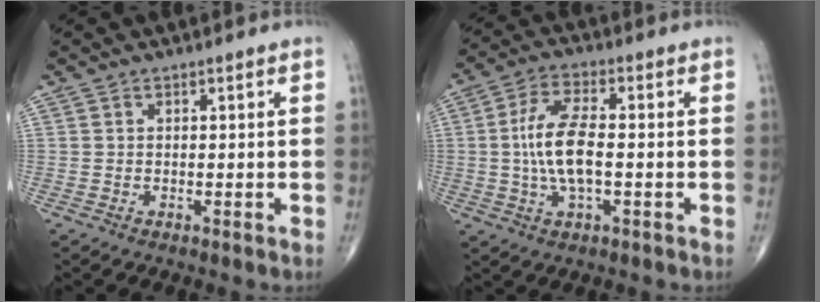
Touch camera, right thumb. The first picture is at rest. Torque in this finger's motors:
{"motor_torque": [-0.15, 1.39, 0.86, 0.52, 0.35]}